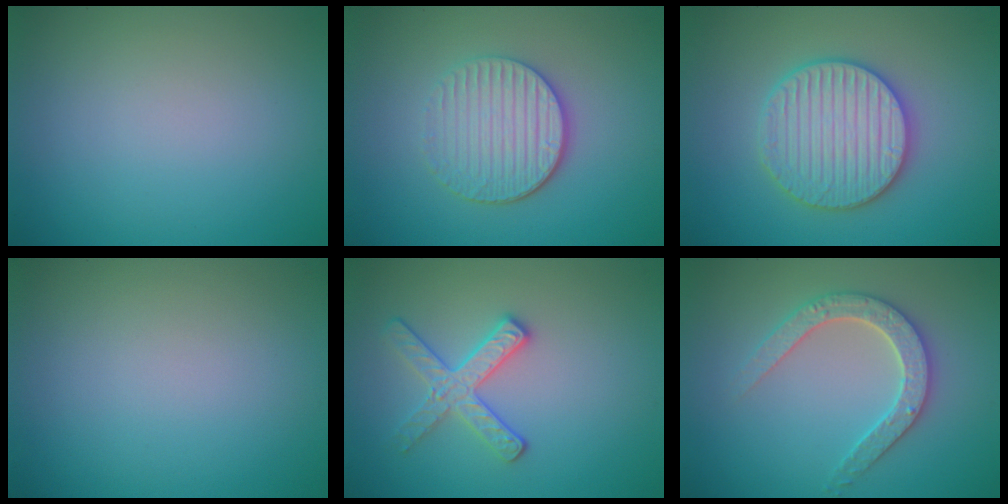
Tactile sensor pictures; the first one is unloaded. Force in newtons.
{"total": 4.3, "press": 3.5, "slide": 2.5}
{"total": 5.8, "press": 5.7, "slide": 1.1}
{"total": 0.0}
{"total": 2.8, "press": 2.7, "slide": 0.6}
{"total": 3.2, "press": 3.1, "slide": 0.7}